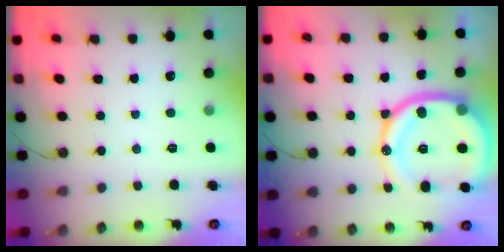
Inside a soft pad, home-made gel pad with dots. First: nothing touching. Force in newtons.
{"total": 21.6, "press": 21.4, "slide": 2.6}